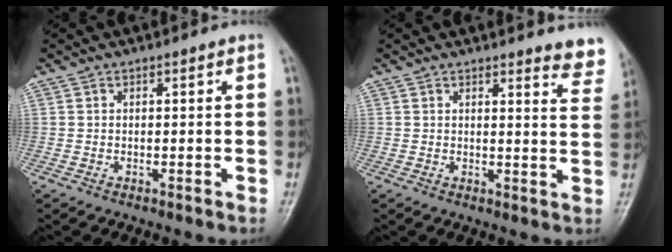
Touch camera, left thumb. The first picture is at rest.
{"total": 6.6, "force": [6.2, 1.3, 1.9], "torque": [0.009, -0.042, 0.047]}